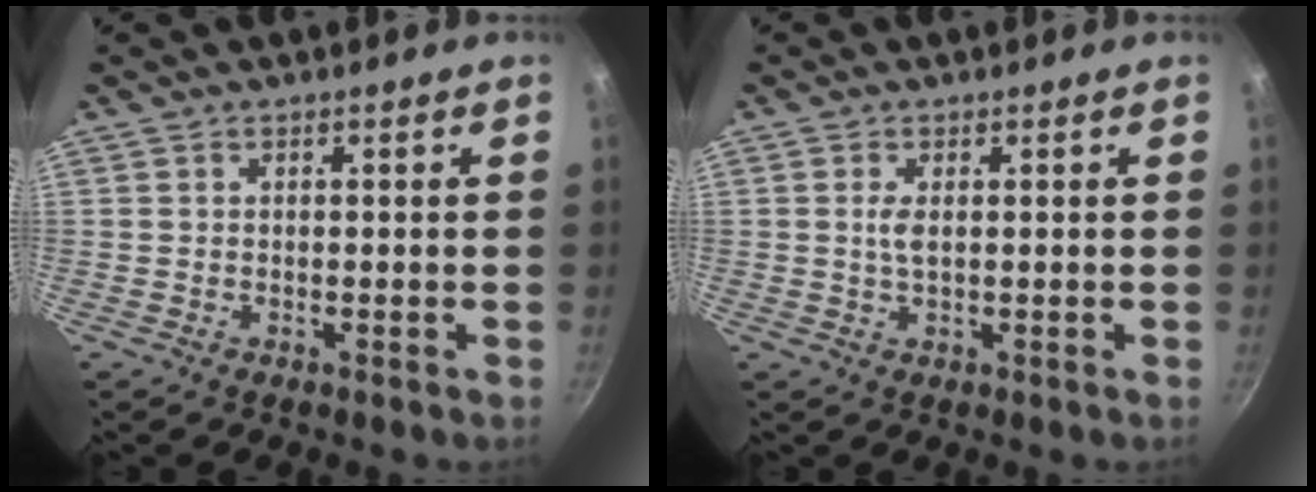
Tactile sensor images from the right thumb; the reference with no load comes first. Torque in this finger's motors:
{"motor_torque": [0.70, 0.38, 0.88, 0.37, 0.13]}